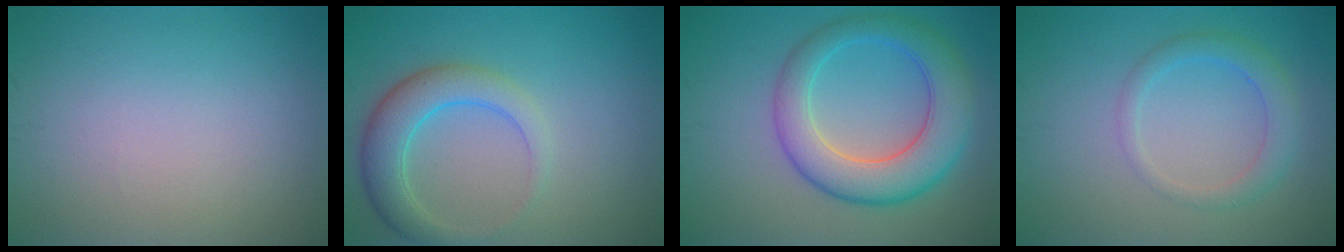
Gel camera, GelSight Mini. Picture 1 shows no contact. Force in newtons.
{"total": 4.5, "press": 4.5, "slide": 0.1}
{"total": 7.4, "press": 7.4, "slide": 0.1}
{"total": 2.6, "press": 2.6, "slide": 0.0}